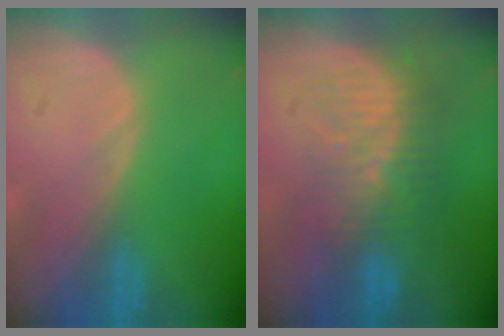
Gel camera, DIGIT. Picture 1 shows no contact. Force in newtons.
{"total": 8.3, "press": 7.8, "slide": 2.8}